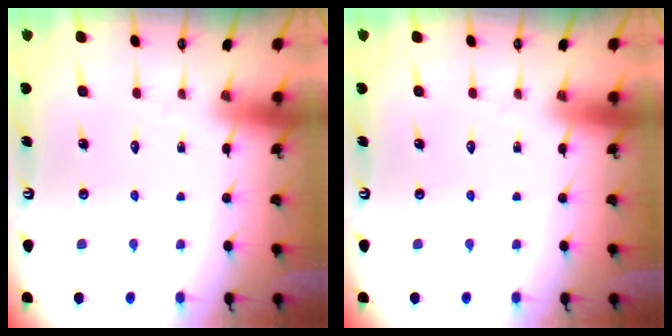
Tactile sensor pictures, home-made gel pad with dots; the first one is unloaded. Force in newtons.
{"total": 0.0}